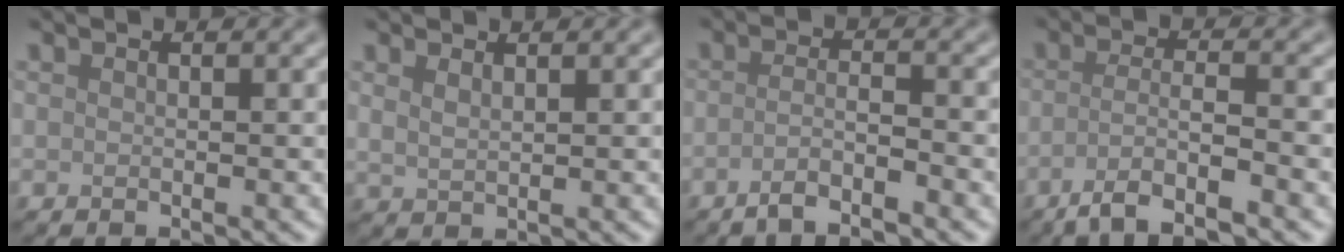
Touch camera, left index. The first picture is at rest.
{"total": 1.3, "force": [1.0, 0.4, 0.8], "torque": [-0.017, -0.003, 0.022]}
{"total": 2.9, "force": [-1.8, 0.6, 2.2], "torque": [-0.035, 0.003, -0.044]}
{"total": 4.7, "force": [-2.6, 0.9, 3.8], "torque": [-0.060, 0.001, -0.059]}